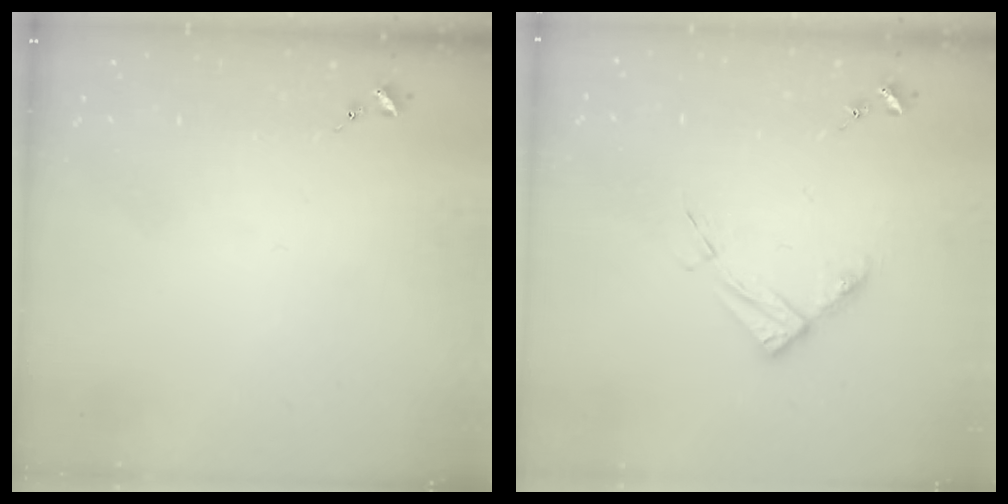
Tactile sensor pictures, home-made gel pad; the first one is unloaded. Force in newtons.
{"total": 8.7, "press": 8.6, "slide": 0.9}